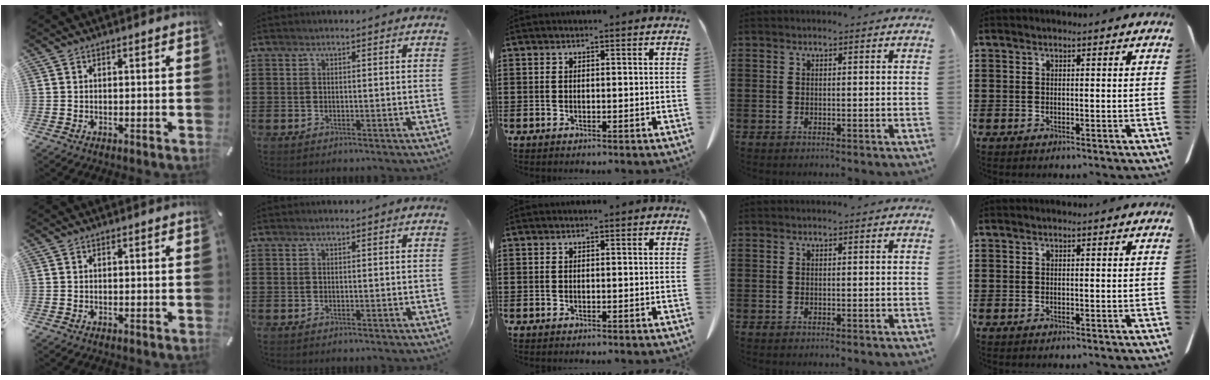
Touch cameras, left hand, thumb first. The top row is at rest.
{}